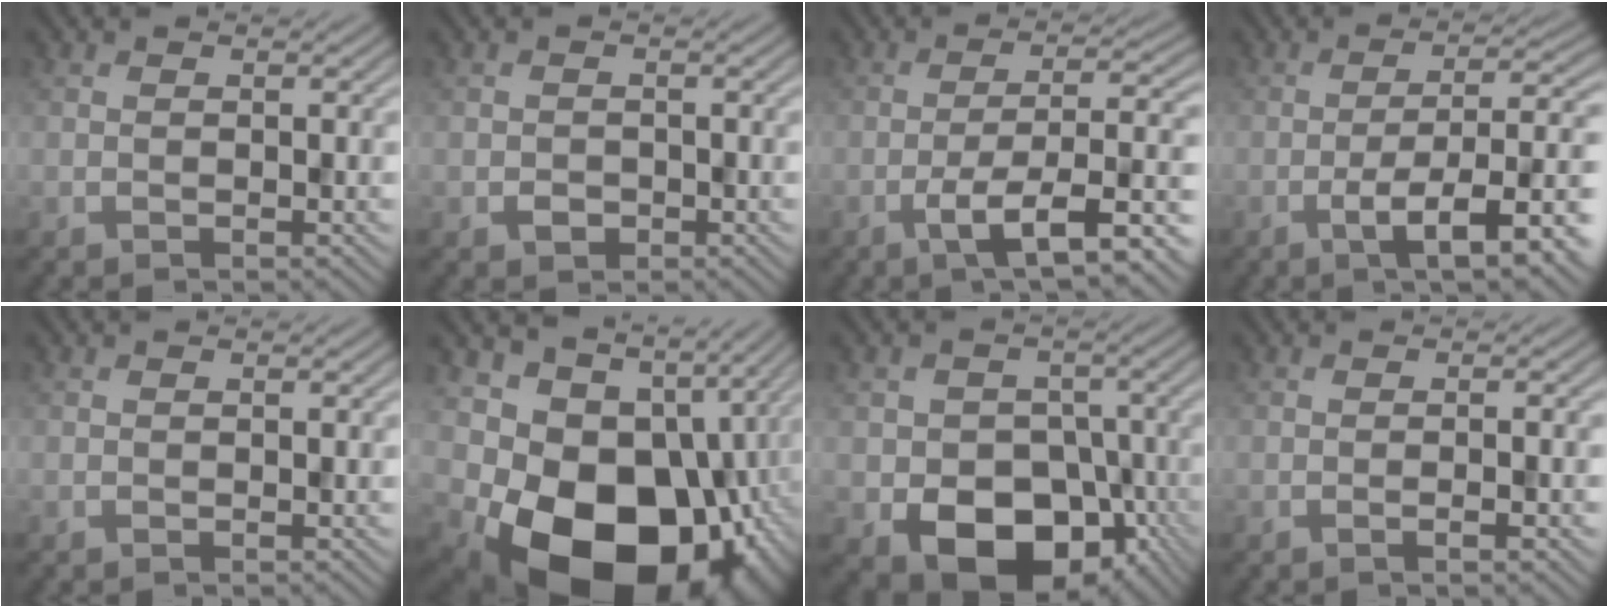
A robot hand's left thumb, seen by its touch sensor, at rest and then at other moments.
{"total": 1.2, "force": [-0.8, 0.9, 0.2], "torque": [-0.005, -0.008, -0.016]}
{"total": 9.3, "force": [-5.0, 1.9, 7.7], "torque": [-0.127, 0.000, -0.079]}
{"total": 9.3, "force": [-3.8, 2.1, 8.2], "torque": [-0.137, 0.002, -0.056]}
{"total": 0.0}
{"total": 20.3, "force": [-5.5, 14.9, 12.8], "torque": [-0.214, -0.050, -0.065]}
{"total": 10.6, "force": [-4.2, 7.9, 5.6], "torque": [-0.087, -0.030, -0.073]}
{"total": 1.8, "force": [-0.8, 0.0, 1.6], "torque": [-0.028, 0.001, -0.016]}